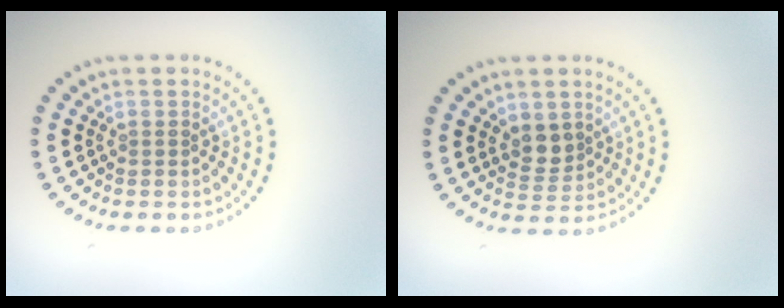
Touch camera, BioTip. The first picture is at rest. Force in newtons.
{"total": 2.1, "press": 1.9, "slide": 1.0}